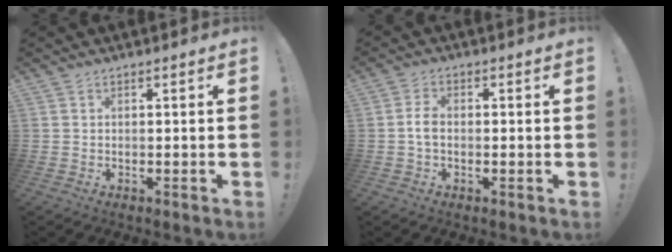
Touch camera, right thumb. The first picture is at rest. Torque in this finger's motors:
{"motor_torque": [0.05, -0.03, -0.01, 0.22, -0.01]}